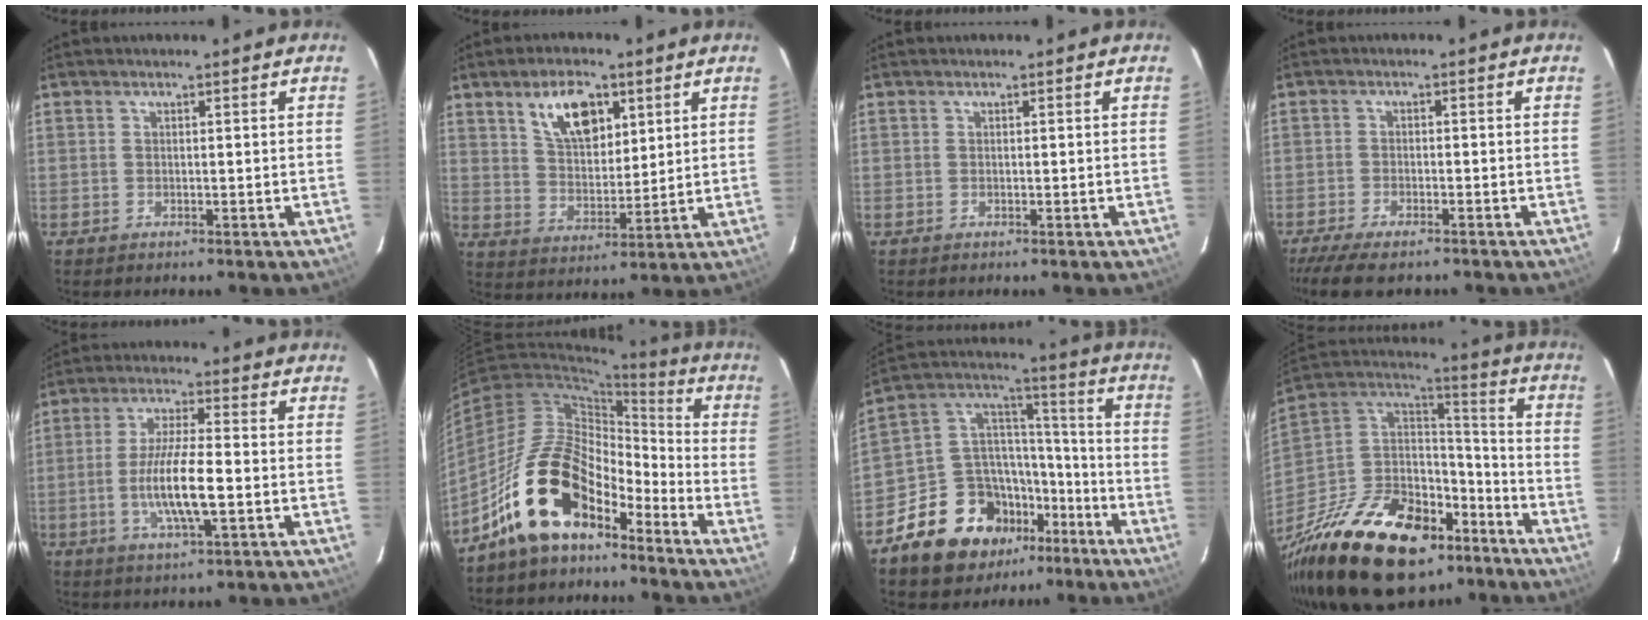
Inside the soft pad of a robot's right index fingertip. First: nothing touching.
{"total": 10.4, "force": [5.3, 5.3, 7.2], "torque": [-0.123, 0.012, 0.102]}
{"total": 0.0}
{"total": 8.8, "force": [-7.2, 2.3, 4.5], "torque": [-0.111, -0.030, -0.127]}
{"total": 10.4, "force": [-2.4, 1.9, 10.0], "torque": [-0.191, -0.008, -0.044]}
{"total": 15.9, "force": [-11.1, 7.2, 8.9], "torque": [-0.165, 0.021, -0.208]}
{"total": 16.4, "force": [-10.2, 11.5, 5.7], "torque": [-0.129, 0.062, -0.156]}
{"total": 30.4, "force": [-18.6, 16.9, 17.1], "torque": [-0.354, 0.010, -0.281]}